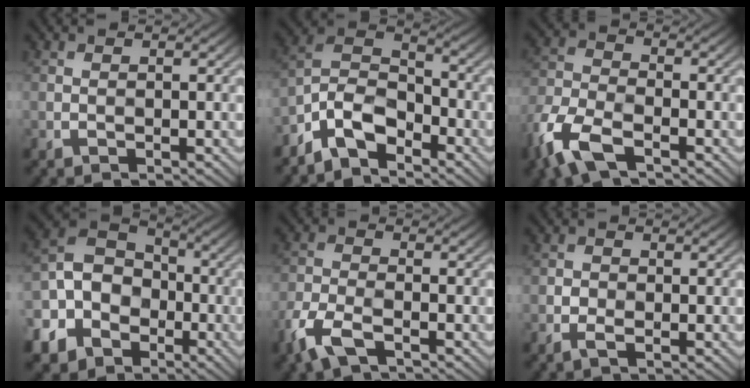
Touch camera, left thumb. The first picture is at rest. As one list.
[{"total": 8.4, "force": [-5.2, 4.1, 5.1], "torque": [-0.099, 0.008, -0.122]}, {"total": 9.5, "force": [-5.1, 4.8, 6.5], "torque": [-0.154, -0.012, -0.117]}, {"total": 12.8, "force": [-4.2, 10.8, 5.4], "torque": [-0.174, -0.026, -0.077]}, {"total": 5.6, "force": [-2.9, 2.6, 4.1], "torque": [-0.094, -0.005, -0.074]}, {"total": 1.7, "force": [0.1, 1.2, 1.2], "torque": [-0.020, 0.005, -0.006]}]